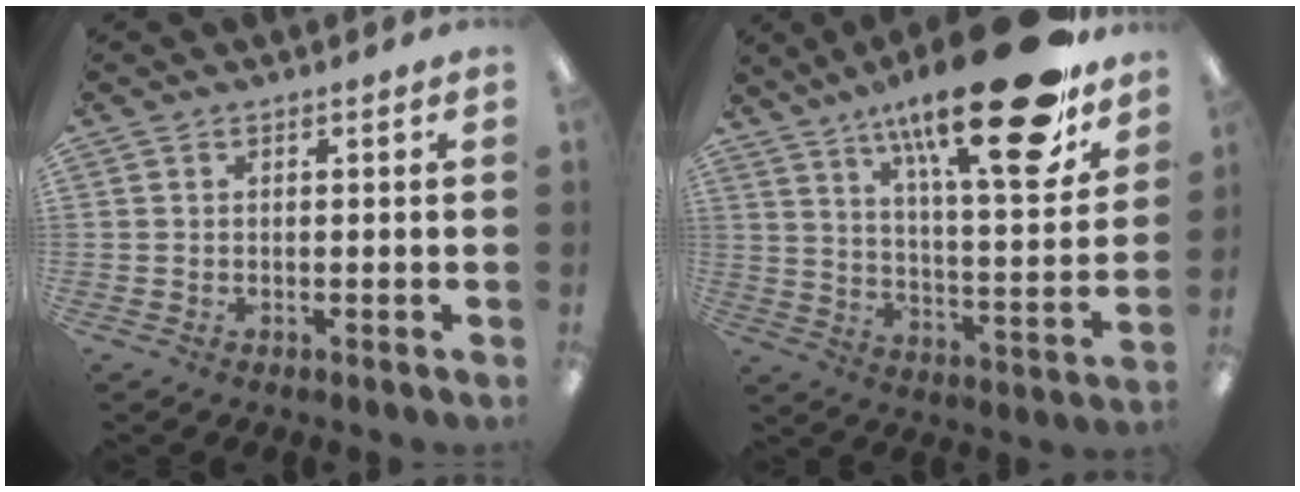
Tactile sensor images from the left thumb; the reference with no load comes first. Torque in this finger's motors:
{"motor_torque": [1.31, 0.55, 2.18, -0.58, 0.47]}